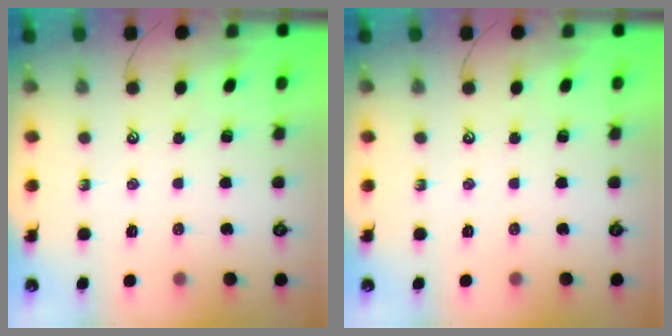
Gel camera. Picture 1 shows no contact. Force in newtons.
{"total": 0.0}